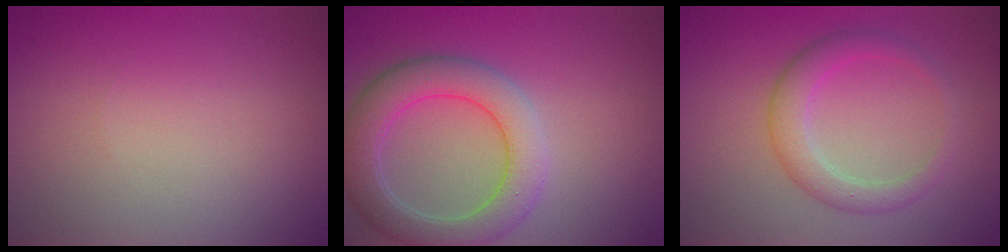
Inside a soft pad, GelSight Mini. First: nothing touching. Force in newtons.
{"total": 5.7, "press": 5.7, "slide": 0.6}
{"total": 2.2, "press": 2.2, "slide": 0.2}